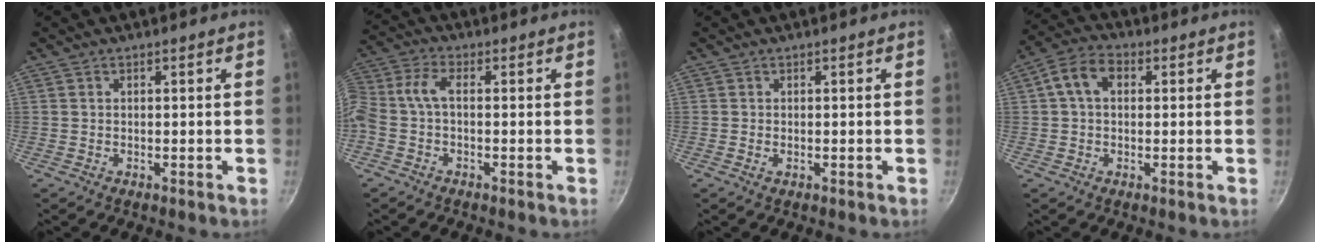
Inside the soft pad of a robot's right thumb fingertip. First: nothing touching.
{"total": 6.4, "force": [-0.8, 3.4, 5.3], "torque": [-0.133, 0.028, -0.032]}
{"total": 0.7, "force": [-0.2, 0.4, 0.6], "torque": [-0.011, 0.000, -0.003]}
{"total": 4.9, "force": [0.9, 3.4, 3.4], "torque": [-0.065, 0.014, 0.008]}